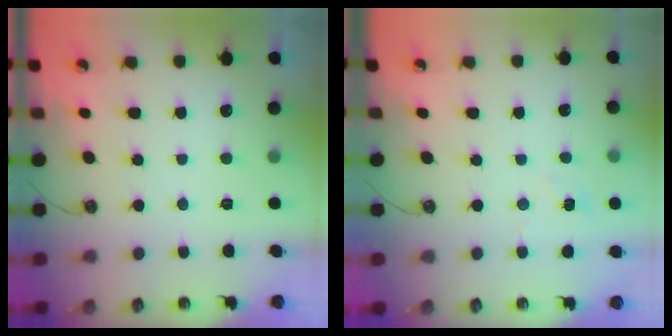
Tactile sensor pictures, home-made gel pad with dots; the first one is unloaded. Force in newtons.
{"total": 3.7, "press": 3.7, "slide": 0.4}